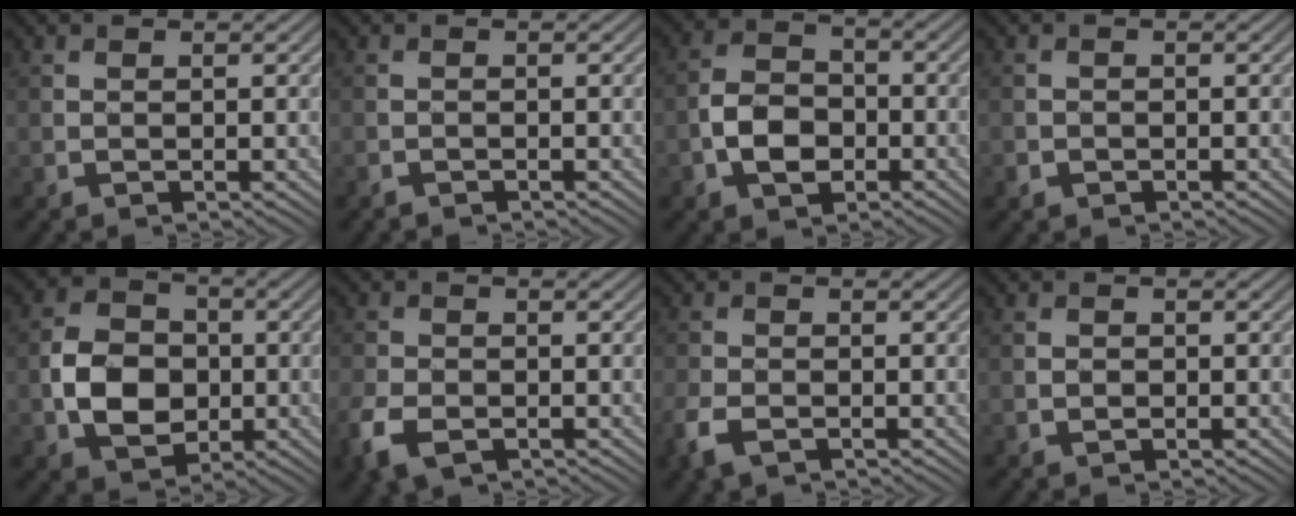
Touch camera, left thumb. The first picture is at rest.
{"total": 0.9, "force": [-0.9, 0.3, 0.1], "torque": [-0.003, -0.003, -0.018]}
{"total": 5.8, "force": [-2.2, 4.2, 3.5], "torque": [-0.068, 0.000, -0.048]}
{"total": 1.2, "force": [-0.8, 0.9, 0.2], "torque": [-0.002, -0.004, -0.017]}
{"total": 7.5, "force": [-1.3, 6.0, 4.3], "torque": [-0.086, -0.003, -0.033]}
{"total": 5.9, "force": [-3.2, 3.4, 3.6], "torque": [-0.091, -0.017, -0.067]}
{"total": 4.2, "force": [-2.4, 2.2, 2.6], "torque": [-0.068, -0.013, -0.052]}
{"total": 1.0, "force": [-0.4, 0.8, 0.5], "torque": [-0.008, -0.003, -0.007]}